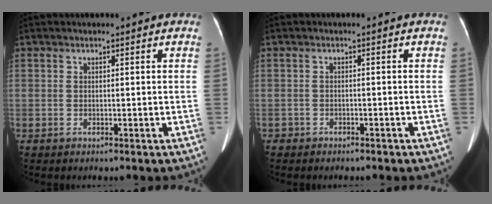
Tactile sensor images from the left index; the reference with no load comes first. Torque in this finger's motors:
{"motor_torque": [-0.16, -0.08, -0.03, -0.01]}